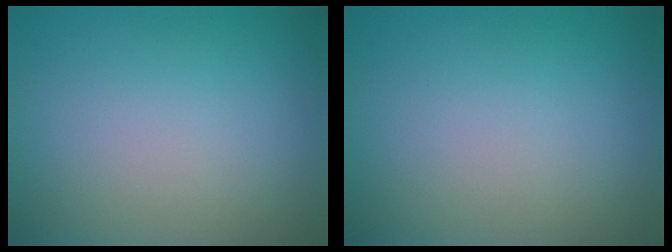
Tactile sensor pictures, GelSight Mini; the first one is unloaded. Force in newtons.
{"total": 0.0}